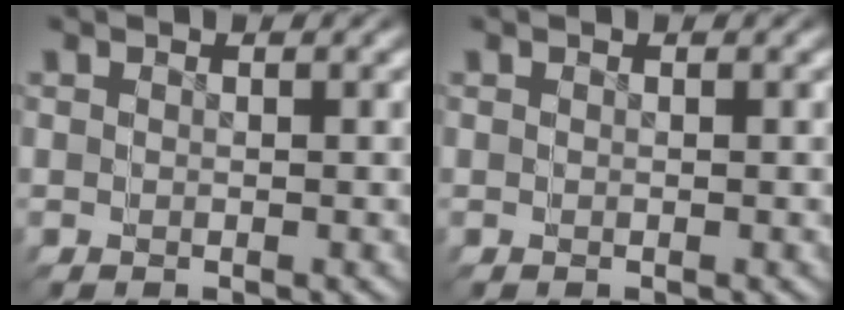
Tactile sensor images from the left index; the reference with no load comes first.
{"total": 0.0}